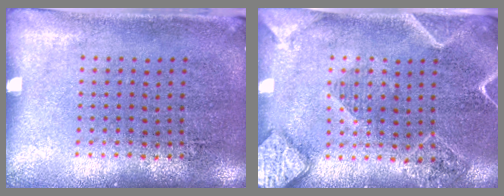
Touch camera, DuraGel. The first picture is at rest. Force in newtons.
{"total": 2.4, "press": 2.2, "slide": 0.9}